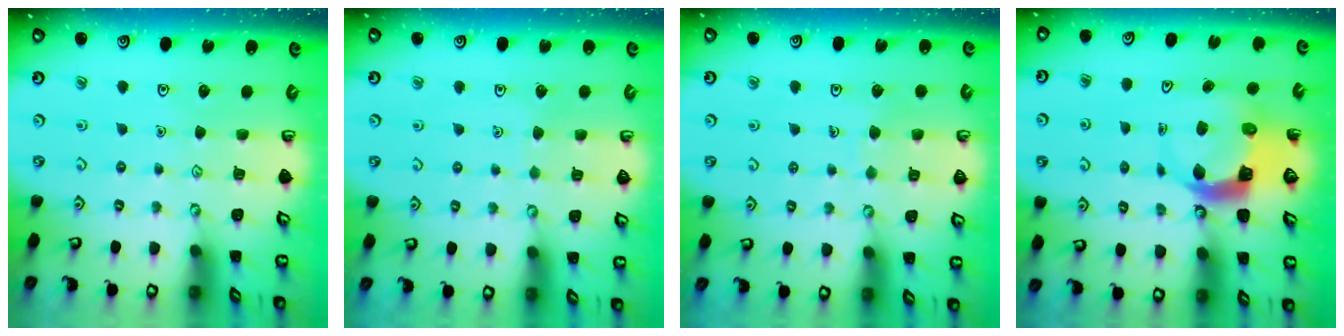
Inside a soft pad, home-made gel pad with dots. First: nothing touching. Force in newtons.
{"total": 1.3, "press": 1.3, "slide": 0.1}
{"total": 3.7, "press": 3.7, "slide": 0.4}
{"total": 6.0, "press": 5.9, "slide": 0.7}